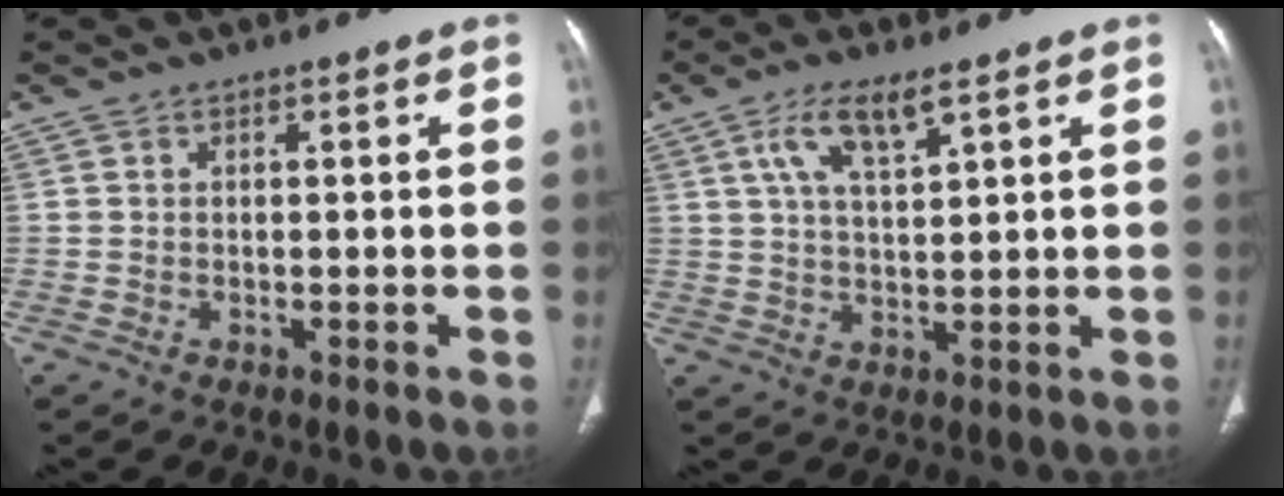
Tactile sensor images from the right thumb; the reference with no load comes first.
{"total": 7.5, "force": [3.9, 2.2, 5.9], "torque": [-0.116, -0.012, 0.078]}